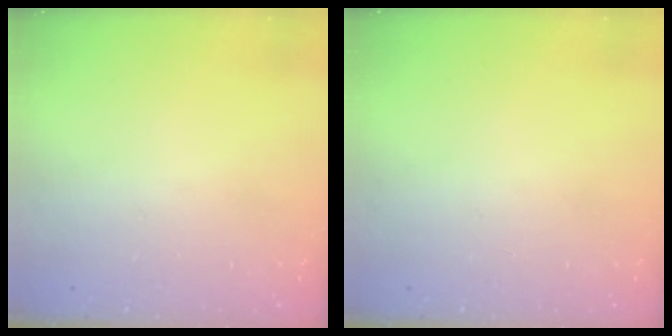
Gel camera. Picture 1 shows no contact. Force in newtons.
{"total": 0.0}